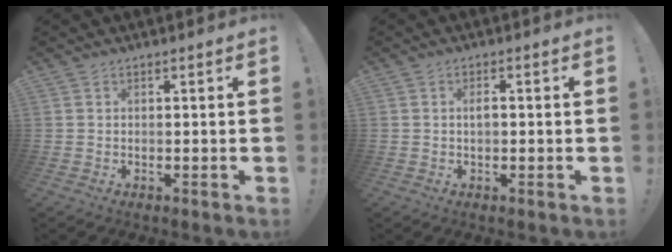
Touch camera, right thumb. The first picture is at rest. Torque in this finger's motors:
{"motor_torque": [-0.21, -0.06, 0.04, 0.10, 0.02]}